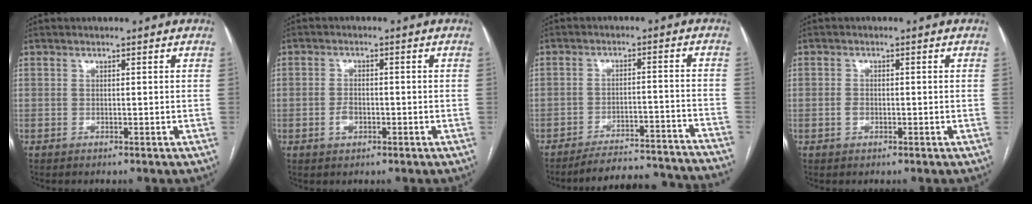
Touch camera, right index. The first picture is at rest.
{"total": 2.6, "force": [-1.0, 1.6, 1.9], "torque": [-0.037, 0.004, -0.016]}
{"total": 20.3, "force": [-19.8, 0.0, 4.9], "torque": [-0.044, -0.008, -0.250]}
{"total": 1.5, "force": [-0.4, 1.0, 1.0], "torque": [-0.020, 0.003, -0.007]}